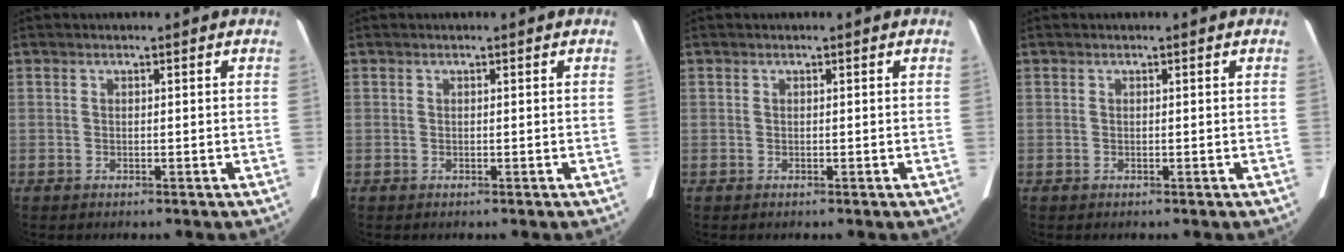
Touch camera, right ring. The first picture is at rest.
{"total": 0.0}
{"total": 0.0}
{"total": 0.0}